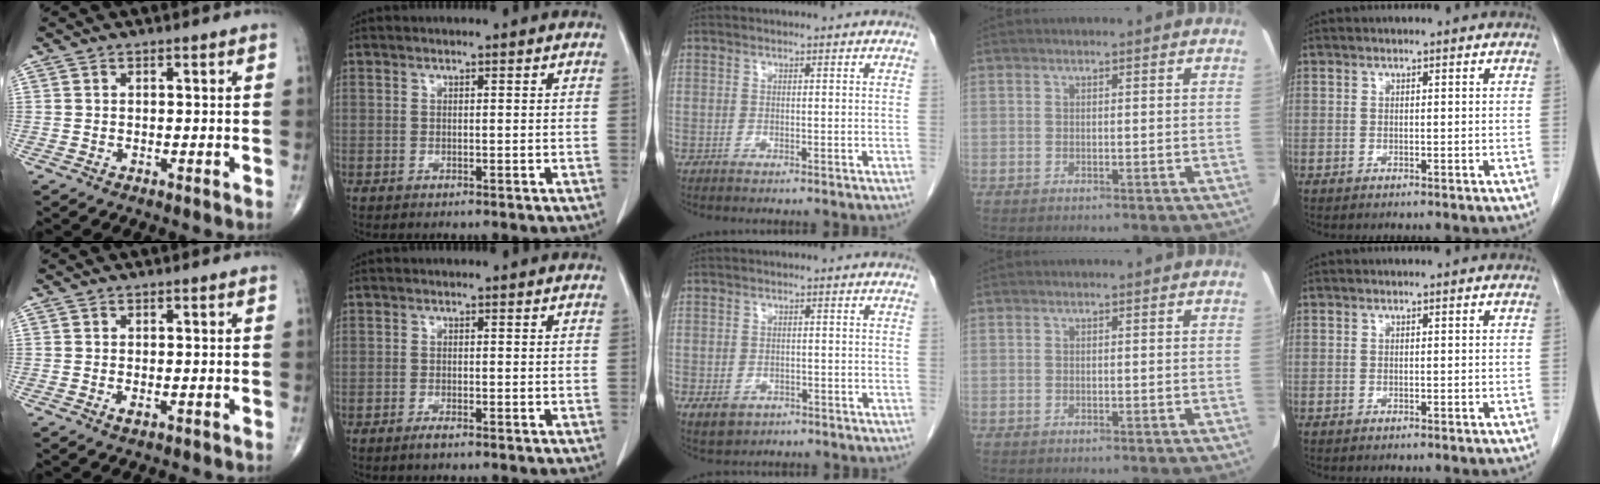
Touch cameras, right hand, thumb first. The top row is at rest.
{"thumb": {"total": 1.1, "force": [-0.3, 0.4, 0.9], "torque": [-0.013, -0.002, -0.006]}, "index": {"total": 1.1, "force": [-0.9, 0.1, 0.7], "torque": [-0.018, -0.002, -0.016]}, "middle": {"total": 4.1, "force": [-2.2, 3.1, 1.4], "torque": [-0.022, 0.000, -0.025]}}